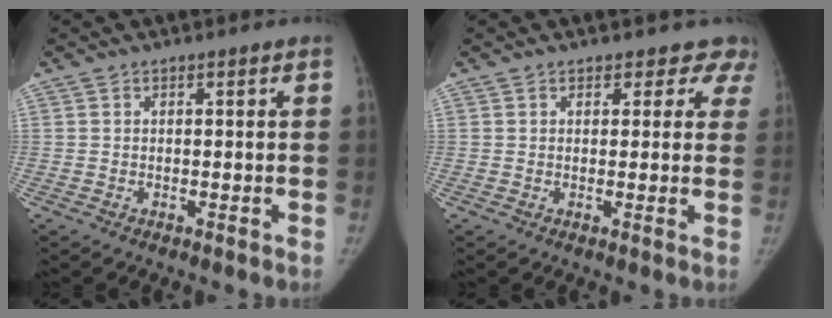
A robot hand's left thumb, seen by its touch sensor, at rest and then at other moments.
{"total": 5.2, "force": [4.3, 2.9, -0.1], "torque": [0.055, -0.014, 0.023]}